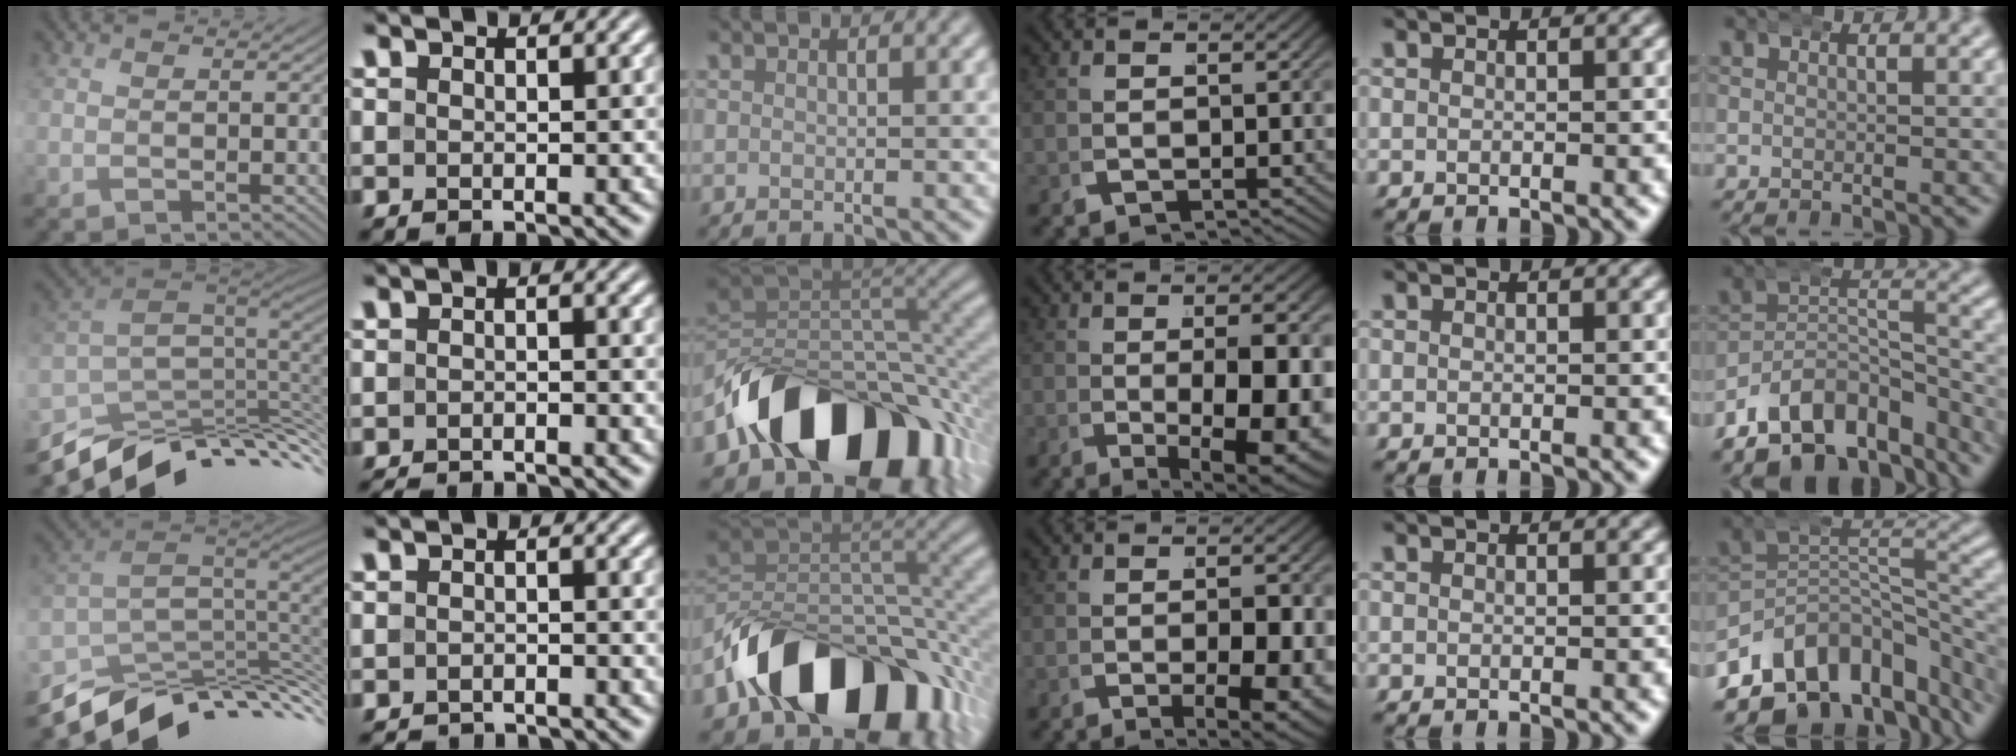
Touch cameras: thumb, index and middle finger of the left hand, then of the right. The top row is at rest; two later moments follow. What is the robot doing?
{"motion": "wrap", "object": "arm wrap"}